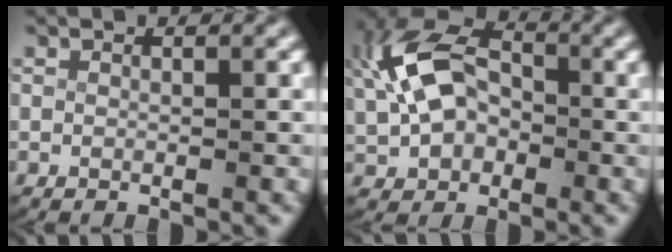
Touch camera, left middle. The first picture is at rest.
{"total": 8.2, "force": [0.8, 6.1, 5.4], "torque": [-0.120, -0.018, 0.024]}